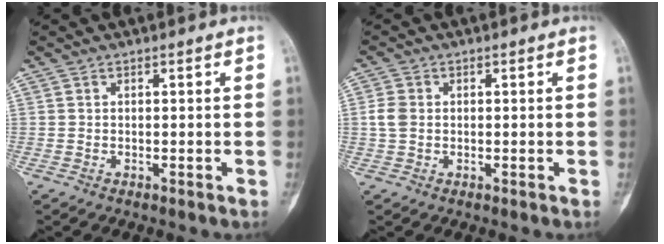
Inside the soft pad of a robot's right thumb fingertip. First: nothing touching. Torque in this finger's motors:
{"motor_torque": [0.04, -0.03, 0.37, 0.37, 0.08]}